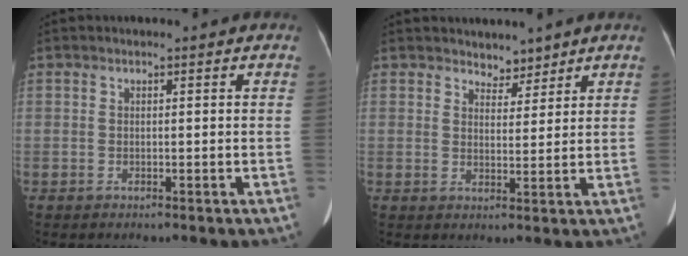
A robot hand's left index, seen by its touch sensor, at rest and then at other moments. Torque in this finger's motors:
{"motor_torque": [0.02, -0.22, -0.20, -0.06]}